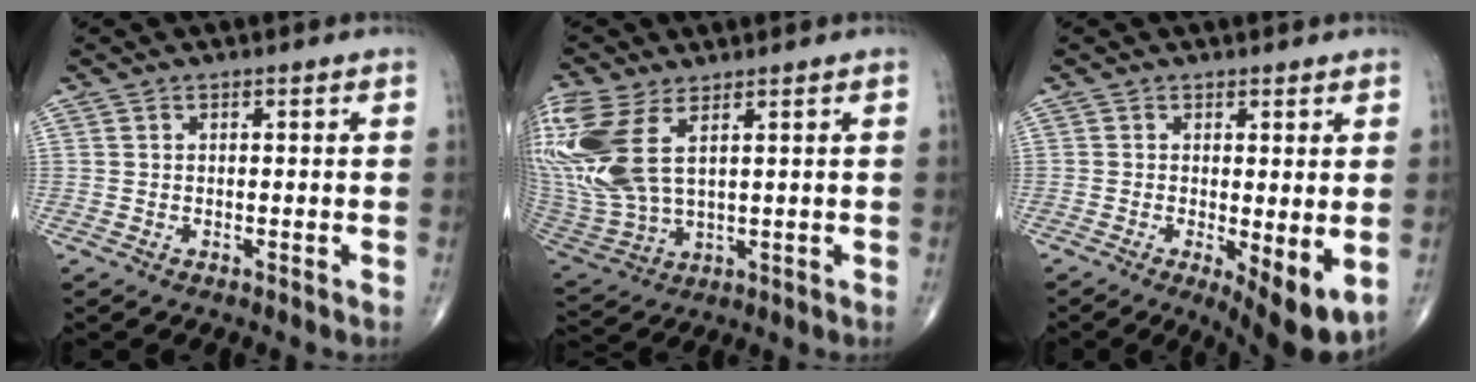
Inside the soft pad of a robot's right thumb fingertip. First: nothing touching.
{"total": 18.6, "force": [6.2, 9.3, 14.8], "torque": [-0.377, -0.014, 0.135]}
{"total": 7.9, "force": [-1.5, 2.5, 7.4], "torque": [-0.107, -0.023, -0.018]}